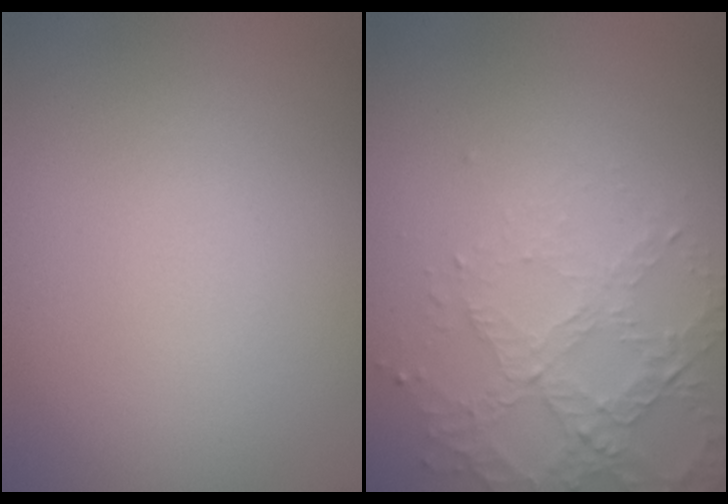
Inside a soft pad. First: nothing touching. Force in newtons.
{"total": 4.3, "press": 3.2, "slide": 2.9}